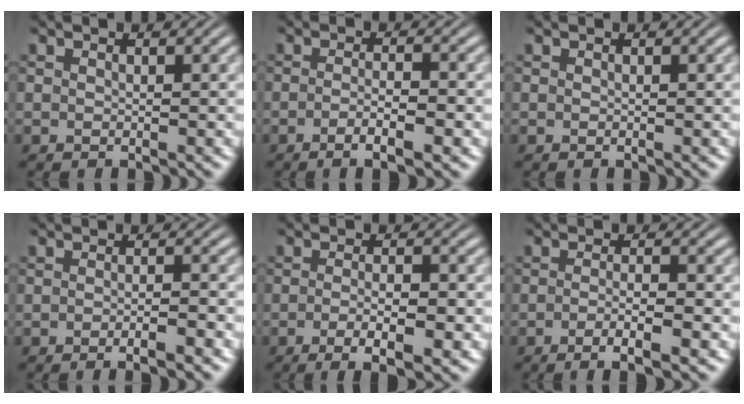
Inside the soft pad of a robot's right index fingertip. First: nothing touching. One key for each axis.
{"total": 3.3, "fx": -2.1, "fy": 0.3, "fz": 2.6, "tx": -0.046, "ty": -0.008, "tz": -0.037}
{"total": 0.0}
{"total": 2.1, "fx": -1.6, "fy": 0.0, "fz": 1.4, "tx": -0.017, "ty": 0.004, "tz": -0.034}
{"total": 5.1, "fx": -2.9, "fy": 1.1, "fz": 4.0, "tx": -0.061, "ty": -0.013, "tz": -0.043}
{"total": 3.7, "fx": -2.2, "fy": 0.4, "fz": 2.9, "tx": -0.050, "ty": -0.012, "tz": -0.037}